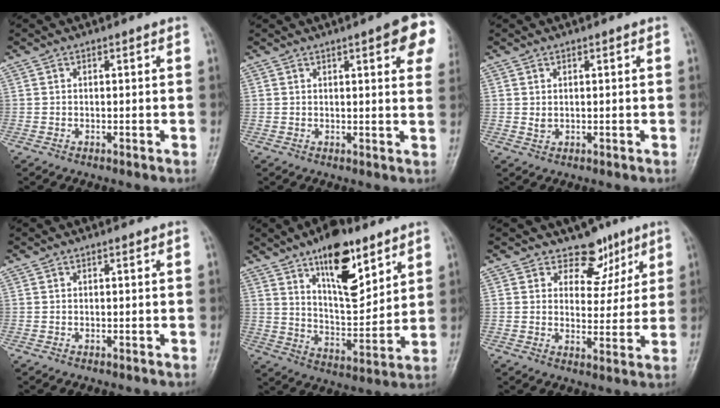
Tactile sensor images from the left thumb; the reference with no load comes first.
{"total": 10.0, "force": [4.4, 2.4, 8.6], "torque": [-0.078, -0.009, 0.046]}
{"total": 1.5, "force": [0.4, 0.9, 1.1], "torque": [-0.014, -0.001, 0.011]}
{"total": 0.0}
{"total": 15.4, "force": [9.0, 6.4, 10.7], "torque": [-0.134, -0.054, 0.150]}
{"total": 6.8, "force": [4.6, 4.7, 1.6], "torque": [0.018, -0.024, 0.069]}